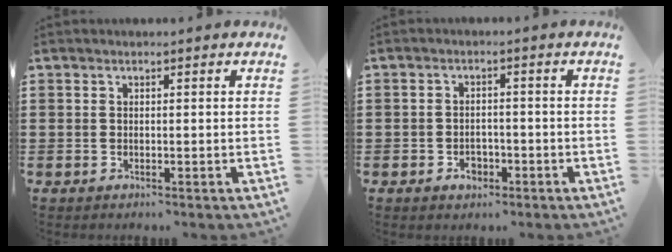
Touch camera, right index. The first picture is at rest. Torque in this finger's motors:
{"motor_torque": [-0.18, 0.65, 0.04, 0.00]}